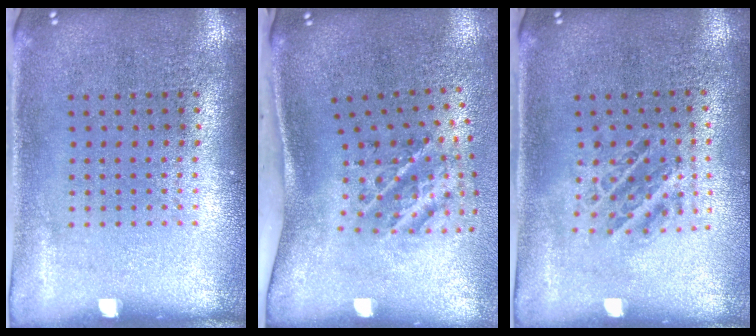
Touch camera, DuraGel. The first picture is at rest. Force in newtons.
{"total": 2.3, "press": 1.4, "slide": 1.8}
{"total": 1.0, "press": 1.0, "slide": 0.2}